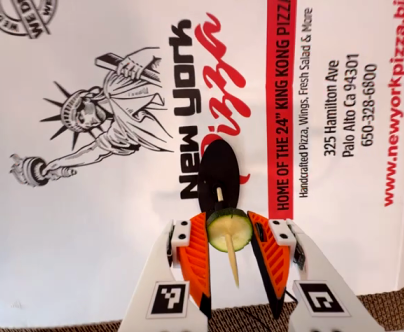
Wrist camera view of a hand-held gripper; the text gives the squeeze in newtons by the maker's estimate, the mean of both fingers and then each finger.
{"total": 9.3, "left": 9.1, "right": 9.6}